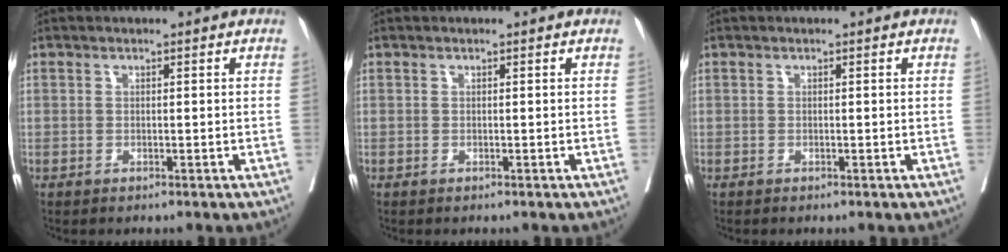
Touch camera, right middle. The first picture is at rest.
{"total": 0.0}
{"total": 0.0}